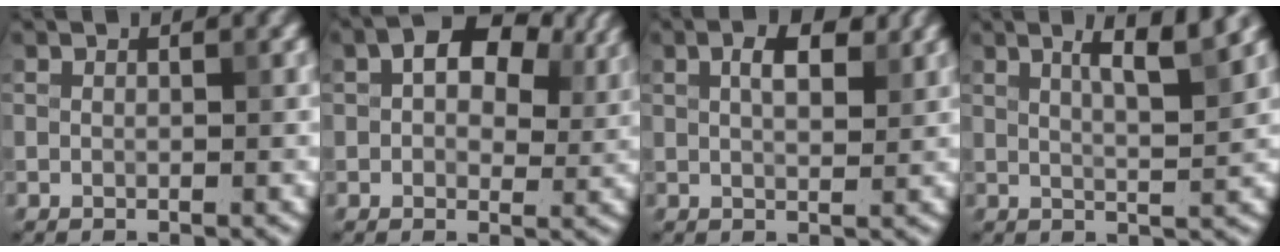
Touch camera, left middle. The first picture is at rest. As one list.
[{"total": 8.2, "force": [3.2, 4.8, 5.9], "torque": [-0.077, 0.009, 0.033]}, {"total": 3.0, "force": [1.2, 1.4, 2.4], "torque": [-0.044, 0.006, 0.022]}, {"total": 4.4, "force": [2.4, 0.7, 3.7], "torque": [-0.049, 0.004, 0.038]}]